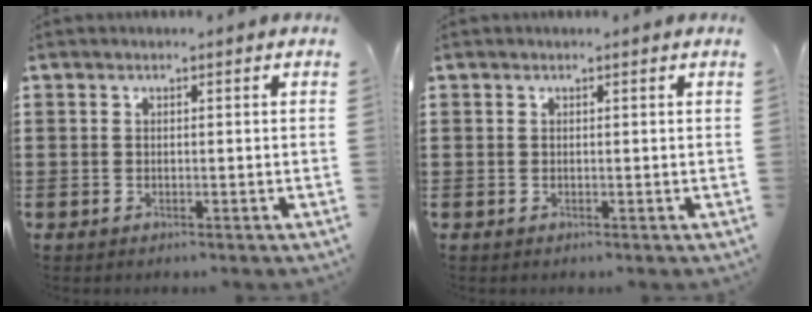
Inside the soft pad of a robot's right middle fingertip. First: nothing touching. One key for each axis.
{"total": 0.0}